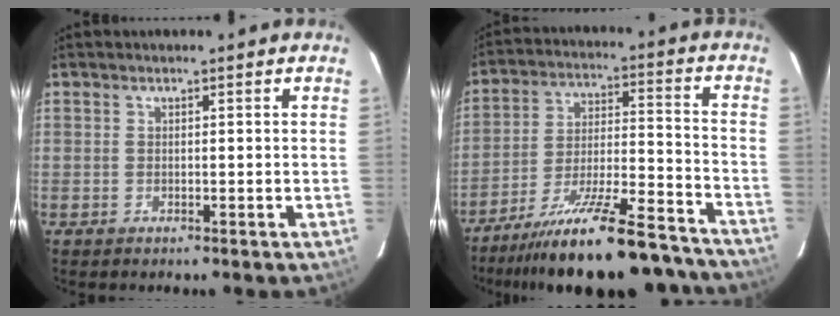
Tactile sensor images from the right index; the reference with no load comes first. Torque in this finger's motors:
{"motor_torque": [1.50, -0.64, 0.85, 0.21]}